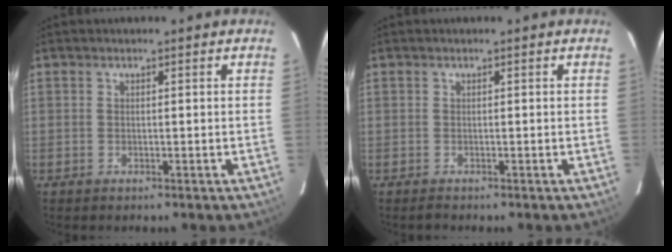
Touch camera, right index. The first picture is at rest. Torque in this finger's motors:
{"motor_torque": [-0.15, 0.08, -0.36, -0.10]}